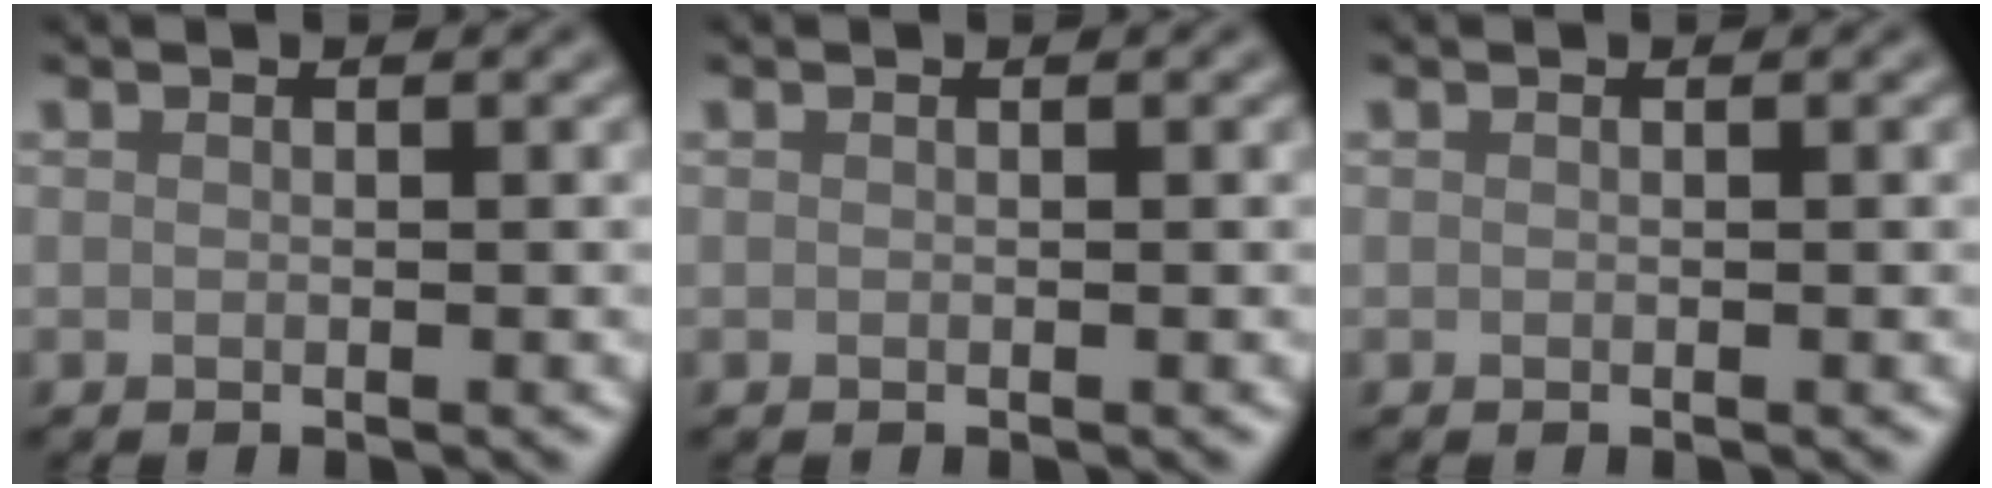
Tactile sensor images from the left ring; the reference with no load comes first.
{"total": 0.0}
{"total": 0.0}